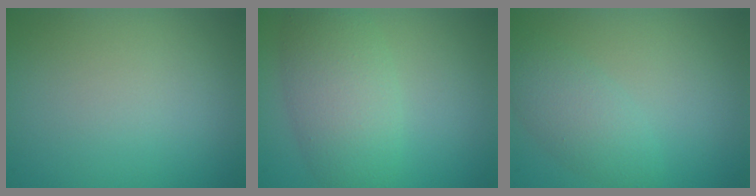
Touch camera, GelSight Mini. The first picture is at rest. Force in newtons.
{"total": 5.0, "press": 5.0, "slide": 0.1}
{"total": 2.8, "press": 2.8, "slide": 0.1}